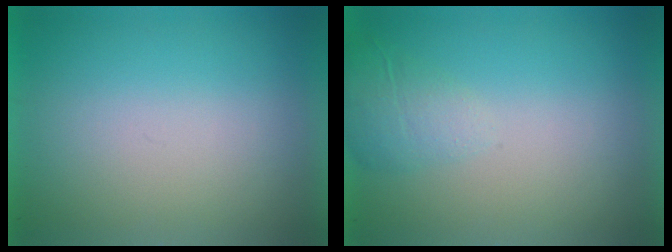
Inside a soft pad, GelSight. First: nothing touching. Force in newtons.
{"total": 2.1}